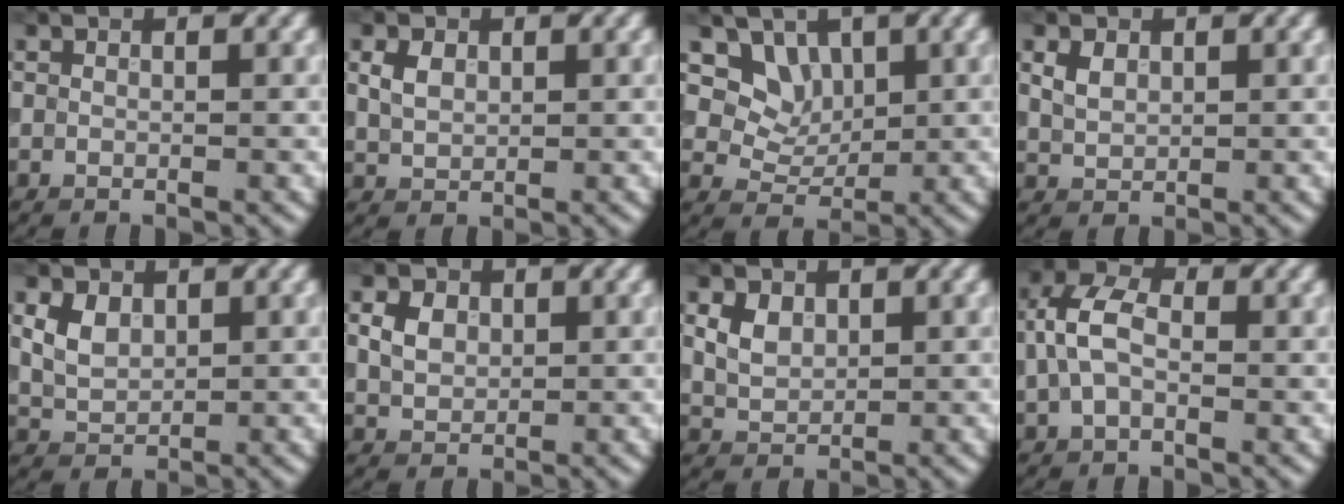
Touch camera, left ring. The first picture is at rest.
{"total": 2.0, "force": [0.6, 1.4, 1.3], "torque": [-0.031, 0.008, 0.016]}
{"total": 3.9, "force": [1.7, 3.0, 1.8], "torque": [-0.042, -0.017, 0.047]}
{"total": 1.8, "force": [0.6, 1.2, 1.1], "torque": [-0.028, 0.006, 0.018]}
{"total": 2.8, "force": [0.9, 1.9, 1.8], "torque": [-0.045, 0.006, 0.023]}
{"total": 2.8, "force": [0.8, 2.1, 1.7], "torque": [-0.040, 0.004, 0.019]}
{"total": 3.2, "force": [1.3, 2.2, 1.9], "torque": [-0.049, 0.012, 0.027]}
{"total": 4.5, "force": [-0.3, 2.7, 3.6], "torque": [-0.081, 0.017, -0.008]}